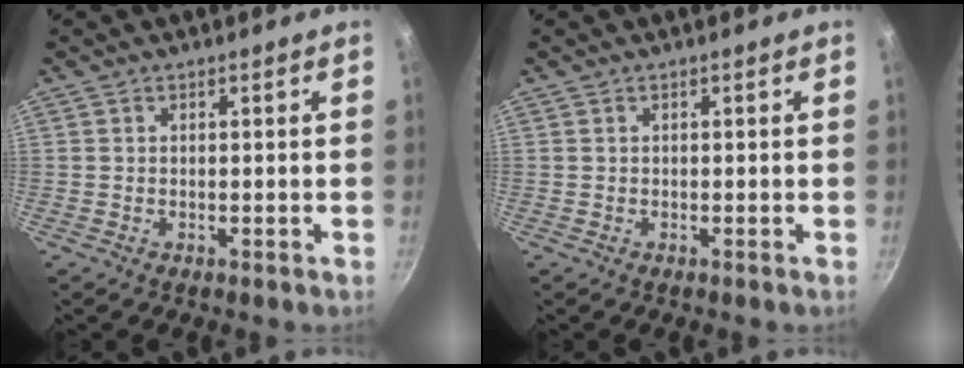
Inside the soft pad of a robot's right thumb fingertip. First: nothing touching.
{"total": 0.0}